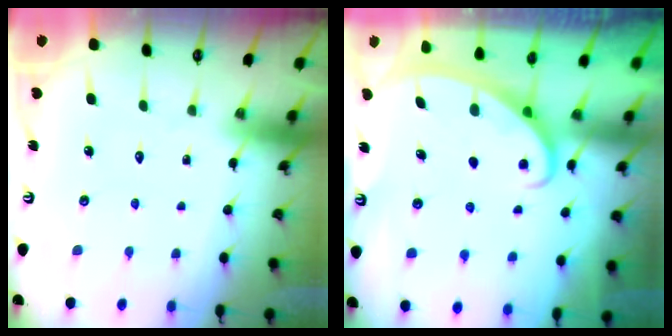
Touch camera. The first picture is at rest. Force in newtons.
{"total": 3.0, "press": 2.9, "slide": 0.4}